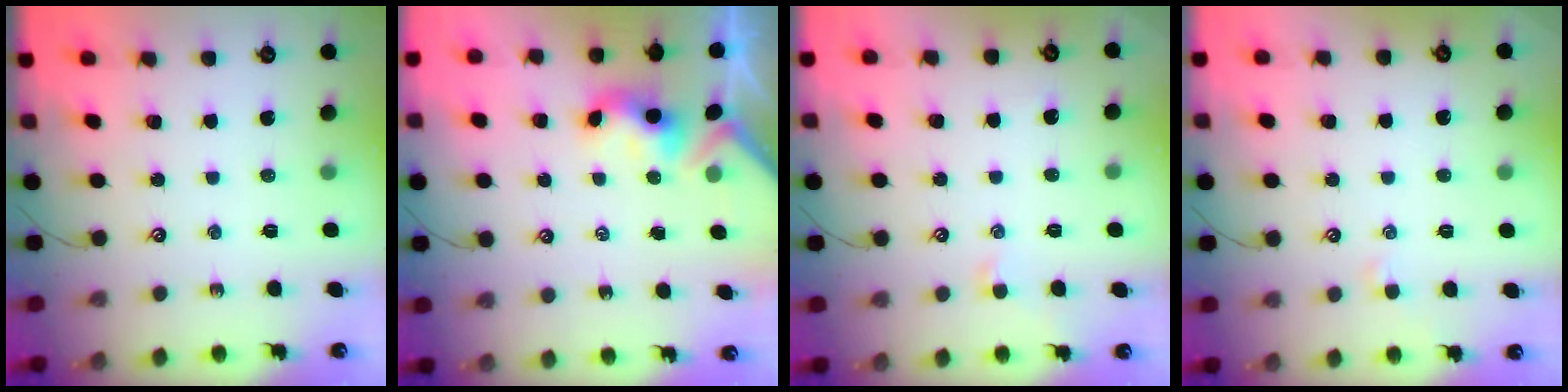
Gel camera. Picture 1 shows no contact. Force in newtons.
{"total": 4.7, "press": 4.7, "slide": 0.2}
{"total": 0.8, "press": 0.6, "slide": 0.5}
{"total": 1.8, "press": 1.7, "slide": 0.3}